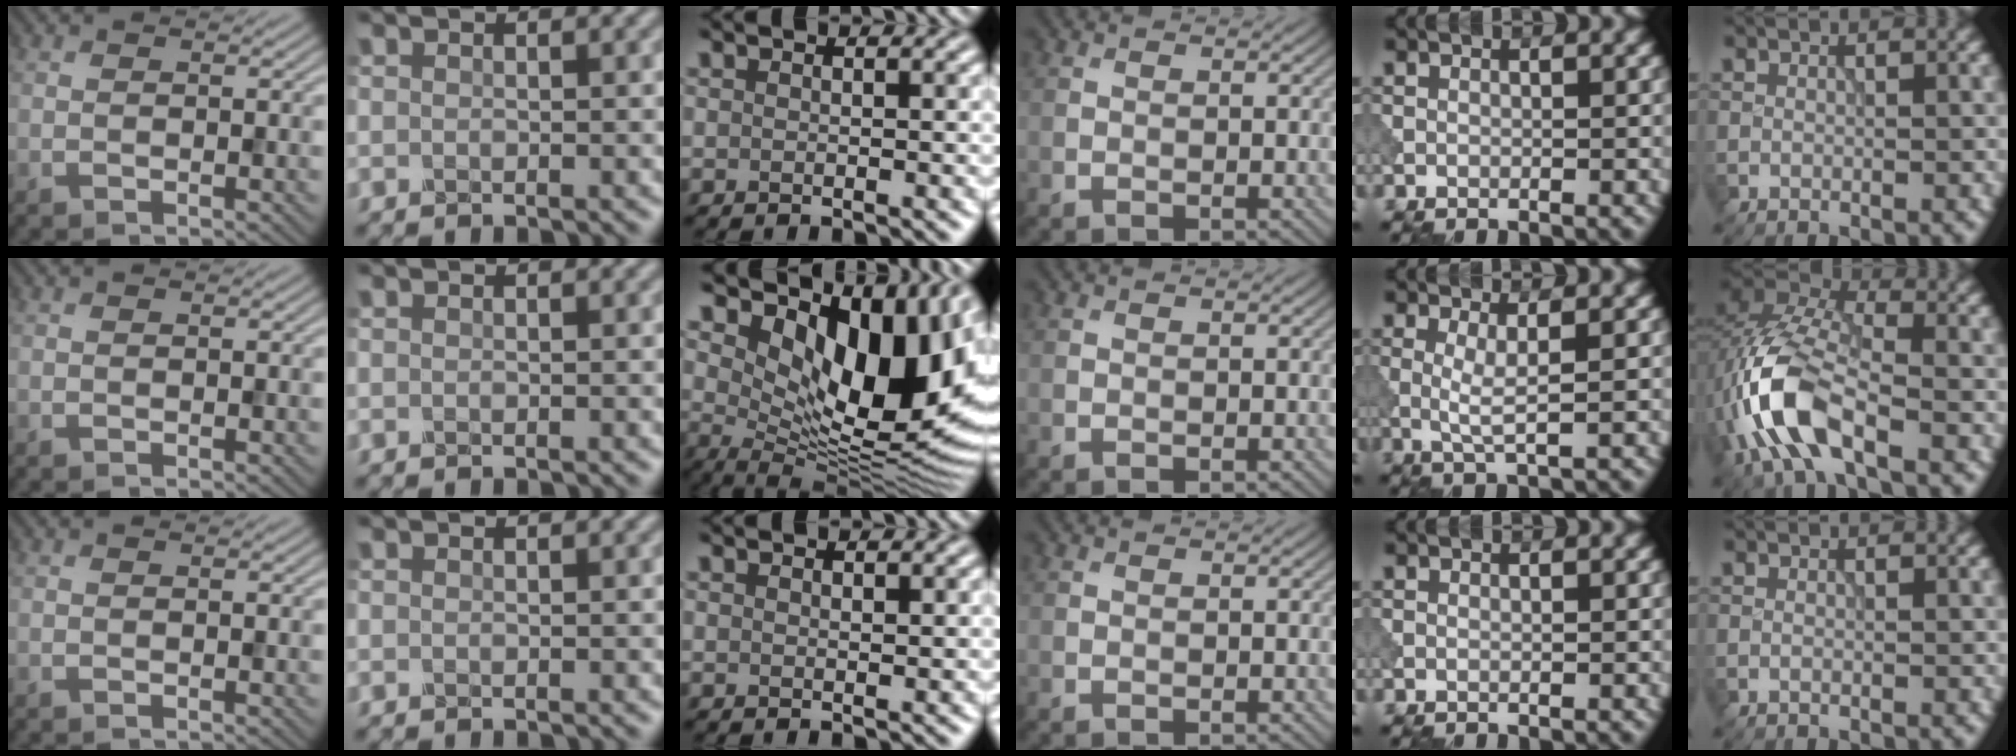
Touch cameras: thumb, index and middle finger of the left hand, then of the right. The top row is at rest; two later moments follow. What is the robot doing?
{"motion": "dispense", "object": "dispenser bottle"}